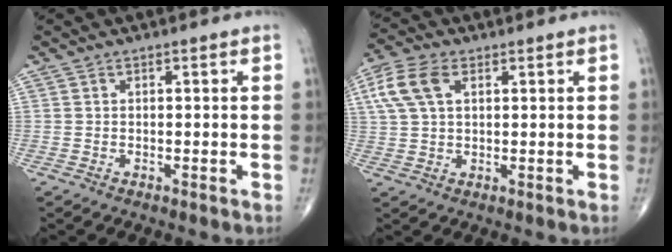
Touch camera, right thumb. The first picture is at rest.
{"total": 8.2, "force": [2.8, 4.7, 6.1], "torque": [-0.140, 0.014, 0.055]}